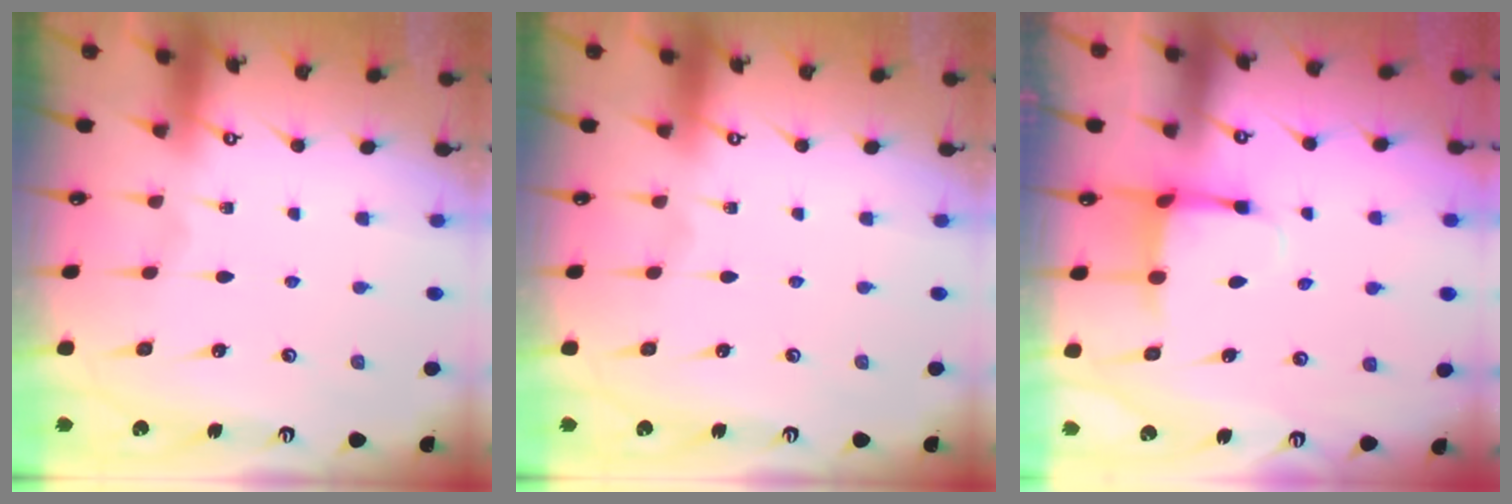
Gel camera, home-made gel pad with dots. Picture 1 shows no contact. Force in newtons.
{"total": 0.0}
{"total": 3.8, "press": 3.6, "slide": 1.2}